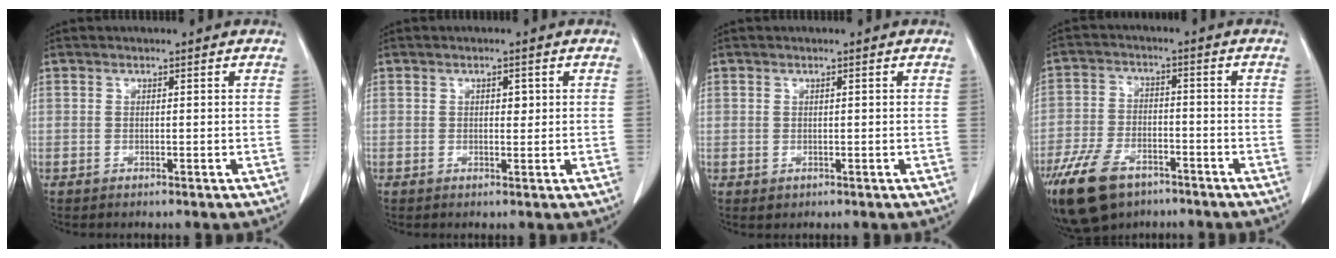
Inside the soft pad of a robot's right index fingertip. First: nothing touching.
{"total": 1.6, "force": [0.5, 0.9, 1.2], "torque": [-0.014, 0.000, 0.007]}
{"total": 1.0, "force": [0.2, 0.9, 0.0], "torque": [0.009, 0.001, 0.002]}
{"total": 13.0, "force": [-8.4, 7.1, 6.9], "torque": [-0.151, -0.007, -0.147]}